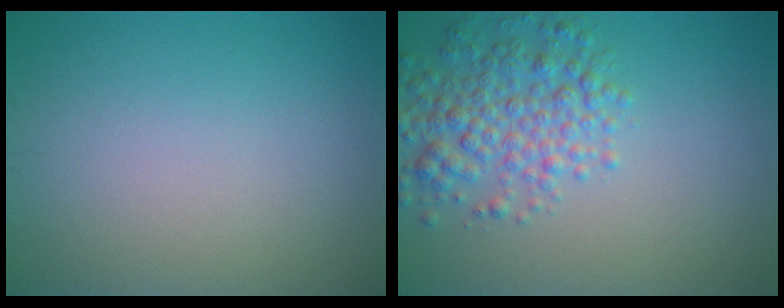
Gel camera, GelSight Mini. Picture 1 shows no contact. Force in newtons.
{"total": 4.9, "press": 4.9, "slide": 0.2}